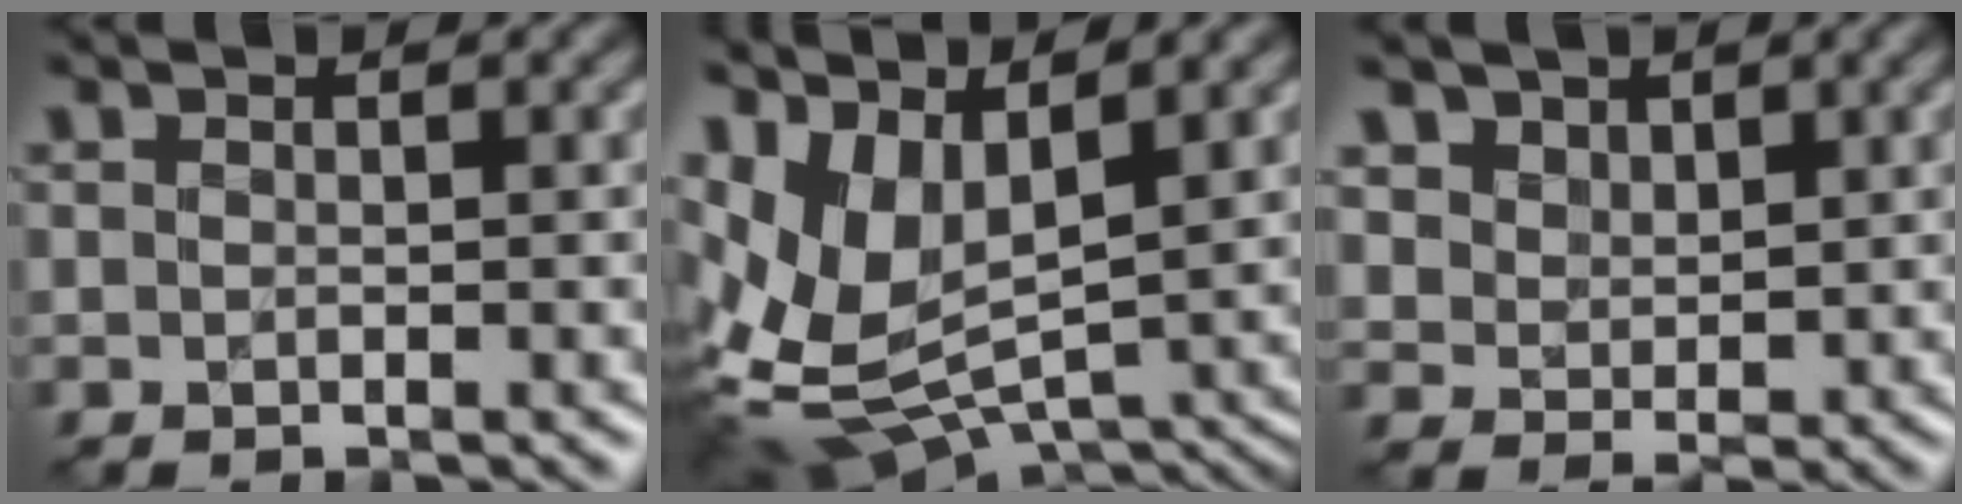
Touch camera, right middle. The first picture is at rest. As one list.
[{"total": 8.5, "force": [1.2, 4.6, 7.1], "torque": [-0.165, -0.023, 0.043]}, {"total": 3.7, "force": [2.3, 2.7, 0.8], "torque": [-0.039, -0.001, 0.048]}]